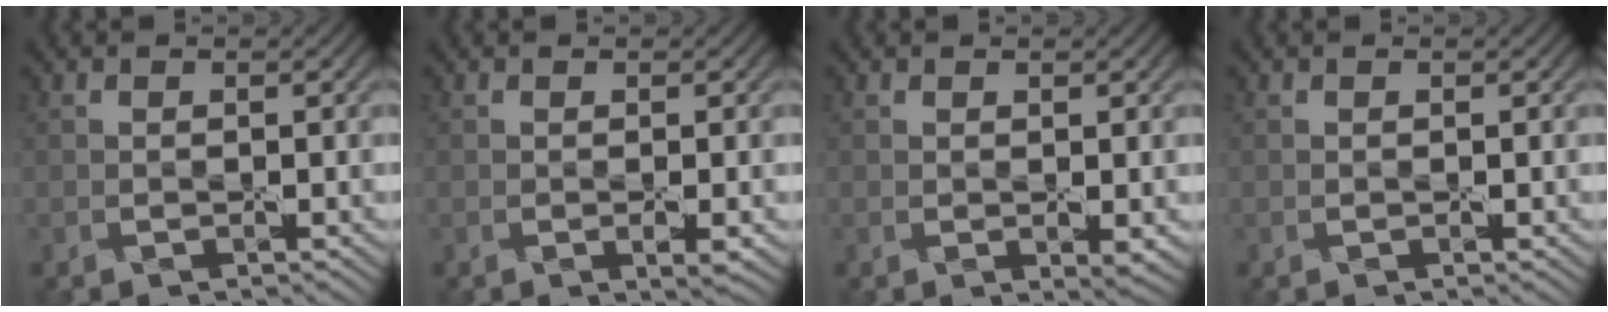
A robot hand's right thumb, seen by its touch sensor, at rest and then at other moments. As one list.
[{"total": 1.3, "force": [-0.2, 0.2, 1.2], "torque": [-0.025, -0.005, -0.004]}, {"total": 1.1, "force": [0.2, 0.3, 1.1], "torque": [-0.018, -0.006, 0.006]}, {"total": 0.0}]